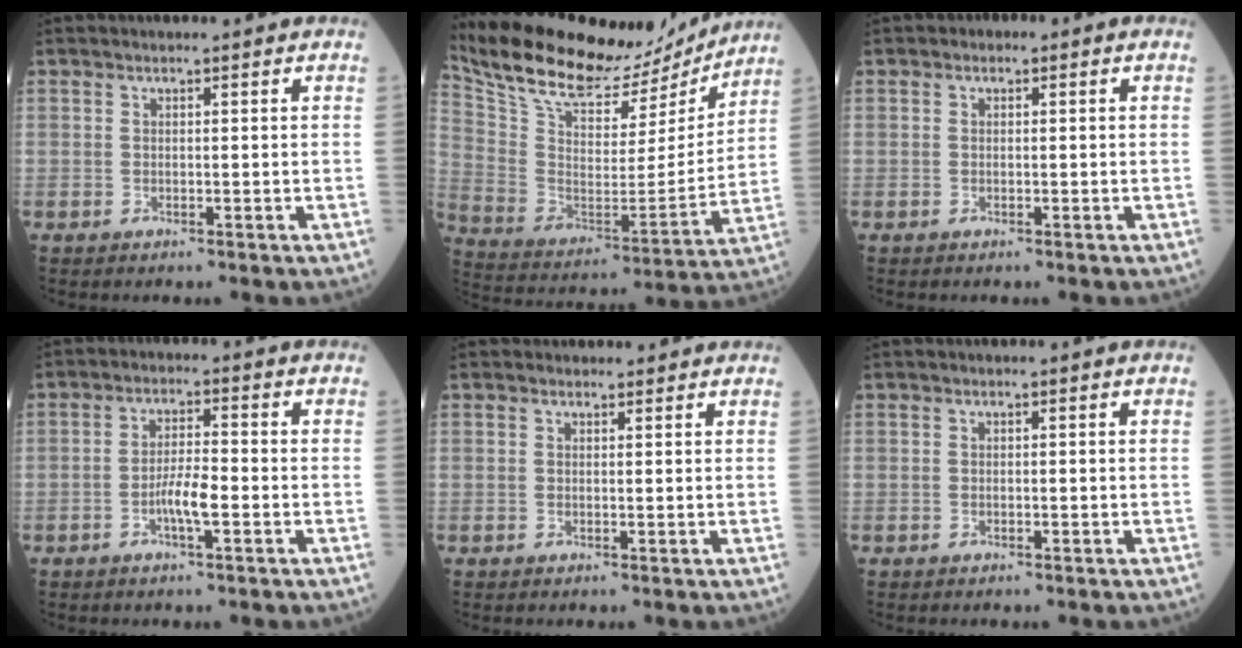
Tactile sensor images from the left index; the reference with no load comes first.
{"total": 23.3, "force": [21.2, 6.3, 7.1], "torque": [-0.143, -0.010, 0.329]}
{"total": 0.6, "force": [-0.1, 0.5, 0.3], "torque": [-0.002, 0.000, -0.007]}
{"total": 4.3, "force": [-1.9, 0.5, 3.9], "torque": [-0.074, -0.003, -0.039]}
{"total": 1.6, "force": [1.5, 0.6, -0.1], "torque": [-0.002, 0.006, 0.017]}
{"total": 0.0}